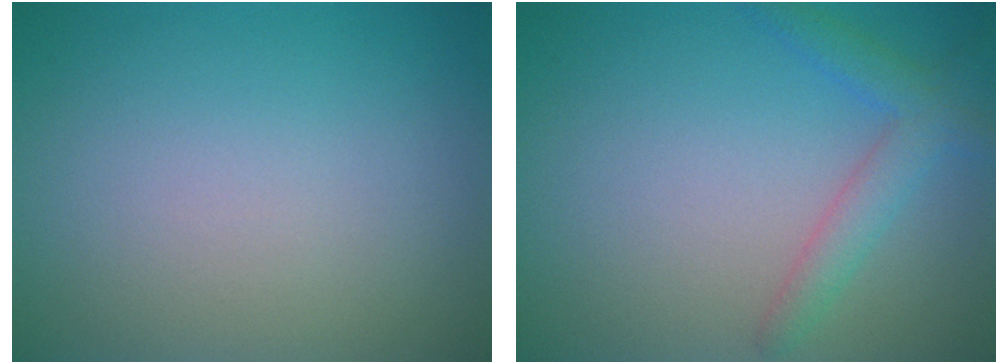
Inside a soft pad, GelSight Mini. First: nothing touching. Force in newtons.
{"total": 2.7, "press": 2.7, "slide": 0.2}